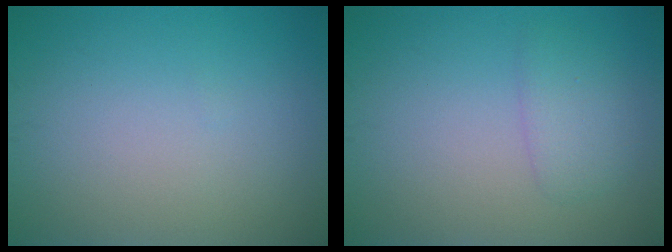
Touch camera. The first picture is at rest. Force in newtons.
{"total": 1.9, "press": 1.9, "slide": 0.1}